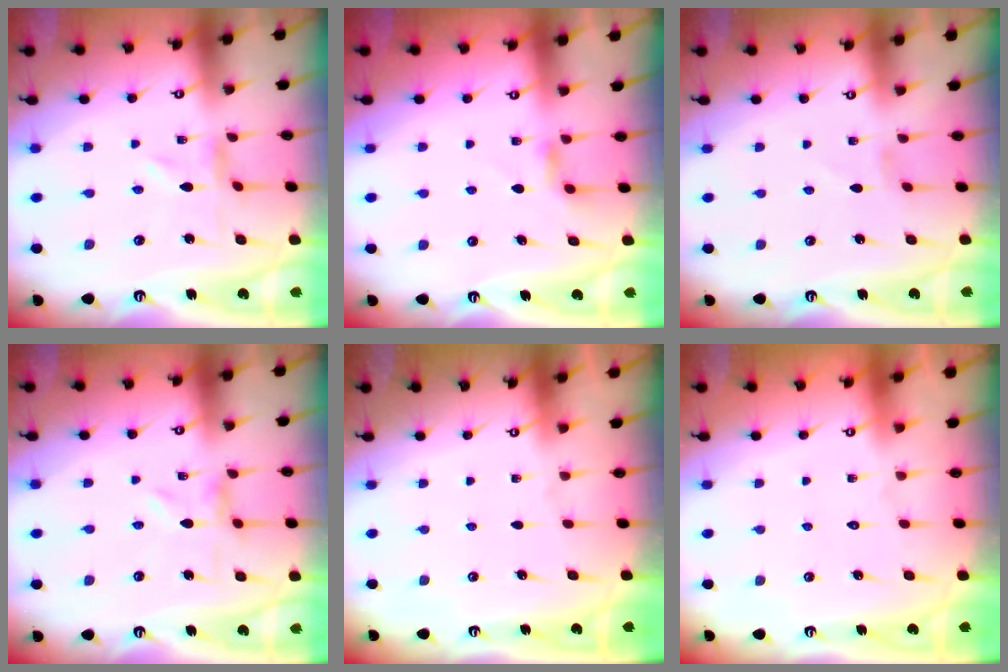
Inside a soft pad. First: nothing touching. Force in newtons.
{"total": 4.4, "press": 4.3, "slide": 0.6}
{"total": 0.0}
{"total": 0.7, "press": 0.6, "slide": 0.3}
{"total": 0.0}
{"total": 1.7, "press": 1.7, "slide": 0.1}